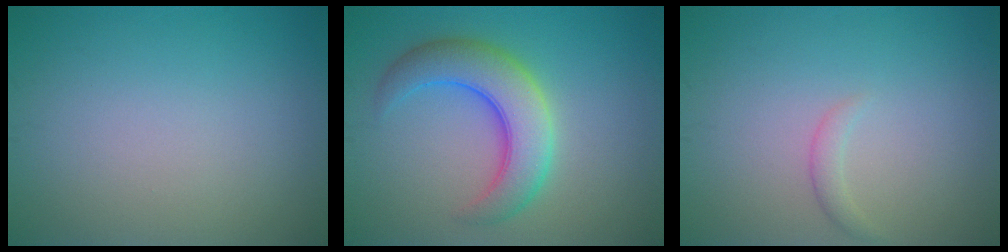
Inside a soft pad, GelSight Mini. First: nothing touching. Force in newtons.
{"total": 6.4, "press": 6.4, "slide": 0.2}
{"total": 1.0, "press": 1.0, "slide": 0.1}